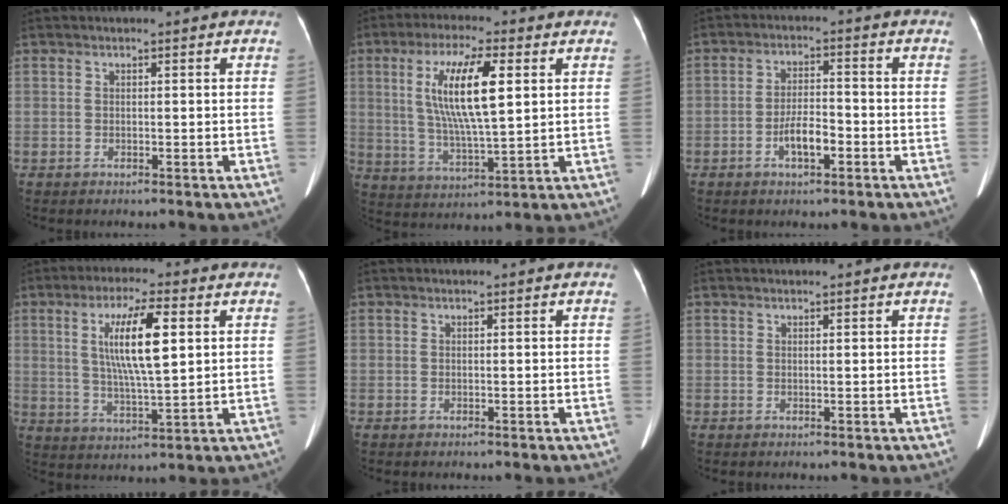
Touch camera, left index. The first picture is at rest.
{"total": 11.6, "force": [2.8, 1.8, 11.1], "torque": [-0.214, -0.004, 0.055]}
{"total": 4.7, "force": [-2.5, 1.3, 3.8], "torque": [-0.068, -0.002, -0.042]}
{"total": 10.0, "force": [2.4, 1.2, 9.6], "torque": [-0.178, -0.005, 0.047]}
{"total": 0.0}
{"total": 1.4, "force": [1.3, 0.1, 0.6], "torque": [-0.008, 0.008, 0.017]}